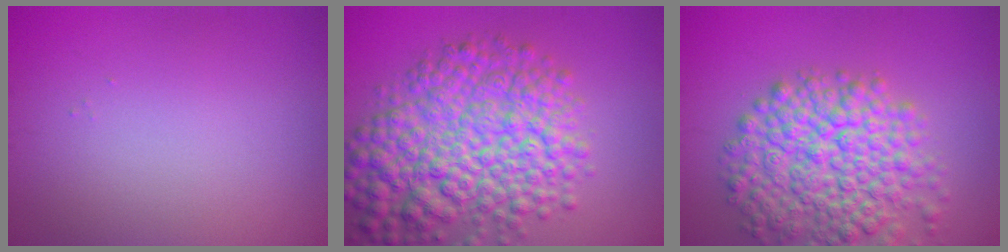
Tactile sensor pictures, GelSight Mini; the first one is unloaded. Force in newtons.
{"total": 10.3, "press": 10.2, "slide": 0.3}
{"total": 9.0, "press": 9.0, "slide": 0.4}